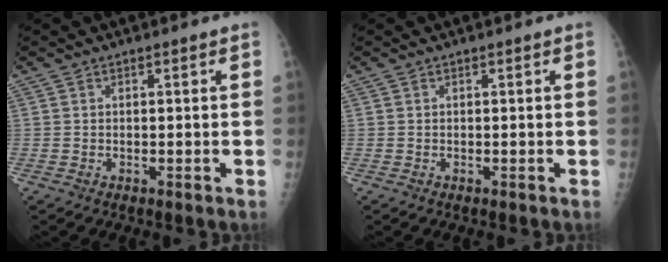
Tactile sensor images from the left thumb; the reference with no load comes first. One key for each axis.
{"total": 0.0}